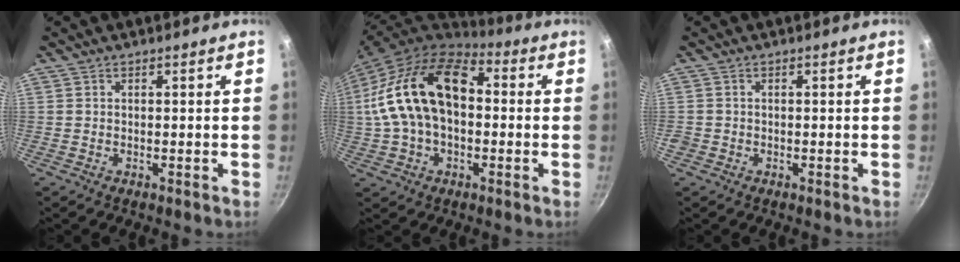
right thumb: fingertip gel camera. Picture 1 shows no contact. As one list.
[{"total": 21.0, "force": [1.3, 13.4, 16.1], "torque": [-0.288, 0.042, 0.010]}, {"total": 1.0, "force": [-0.5, 0.8, 0.3], "torque": [-0.009, 0.001, -0.008]}]